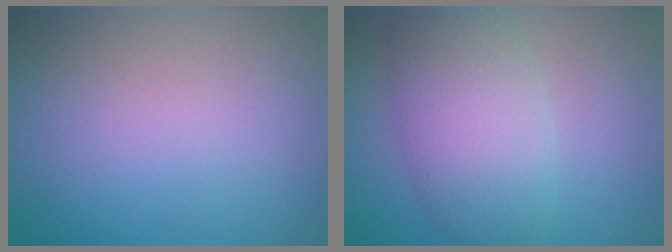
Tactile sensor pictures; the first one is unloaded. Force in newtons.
{"total": 7.4, "press": 7.4, "slide": 0.2}